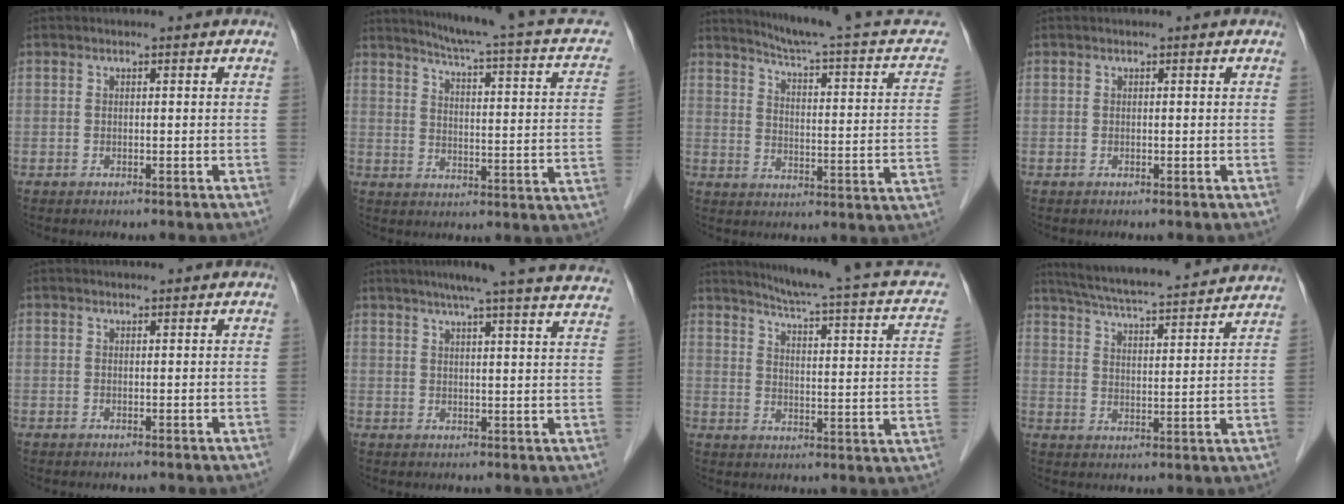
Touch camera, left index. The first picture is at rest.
{"total": 16.4, "force": [12.9, 1.4, 10.0], "torque": [-0.149, -0.032, 0.141]}
{"total": 18.1, "force": [16.2, 1.1, 7.9], "torque": [-0.113, -0.049, 0.192]}
{"total": 0.0}
{"total": 0.7, "force": [0.7, 0.1, 0.0], "torque": [-0.010, 0.003, 0.012]}
{"total": 22.6, "force": [20.3, 0.1, 9.9], "torque": [-0.139, -0.020, 0.239]}
{"total": 16.7, "force": [13.4, 1.5, 9.9], "torque": [-0.145, -0.034, 0.149]}
{"total": 20.6, "force": [18.9, 1.8, 8.2], "torque": [-0.138, 0.015, 0.263]}